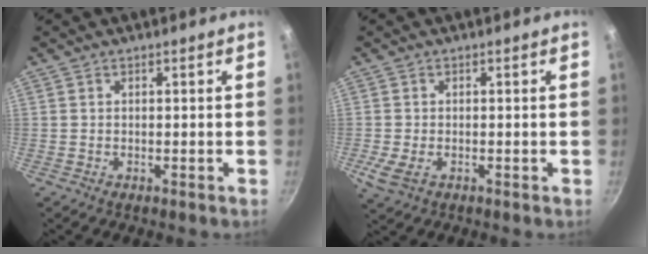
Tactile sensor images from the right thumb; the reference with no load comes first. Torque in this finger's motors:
{"motor_torque": [2.76, 2.25, 0.24, 0.26, 0.13]}